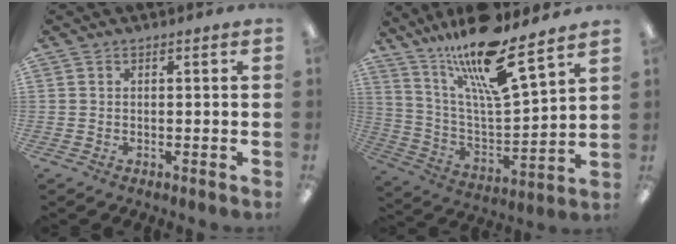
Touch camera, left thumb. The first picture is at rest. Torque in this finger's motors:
{"motor_torque": [0.46, 0.49, 1.11, -1.66, 0.18]}